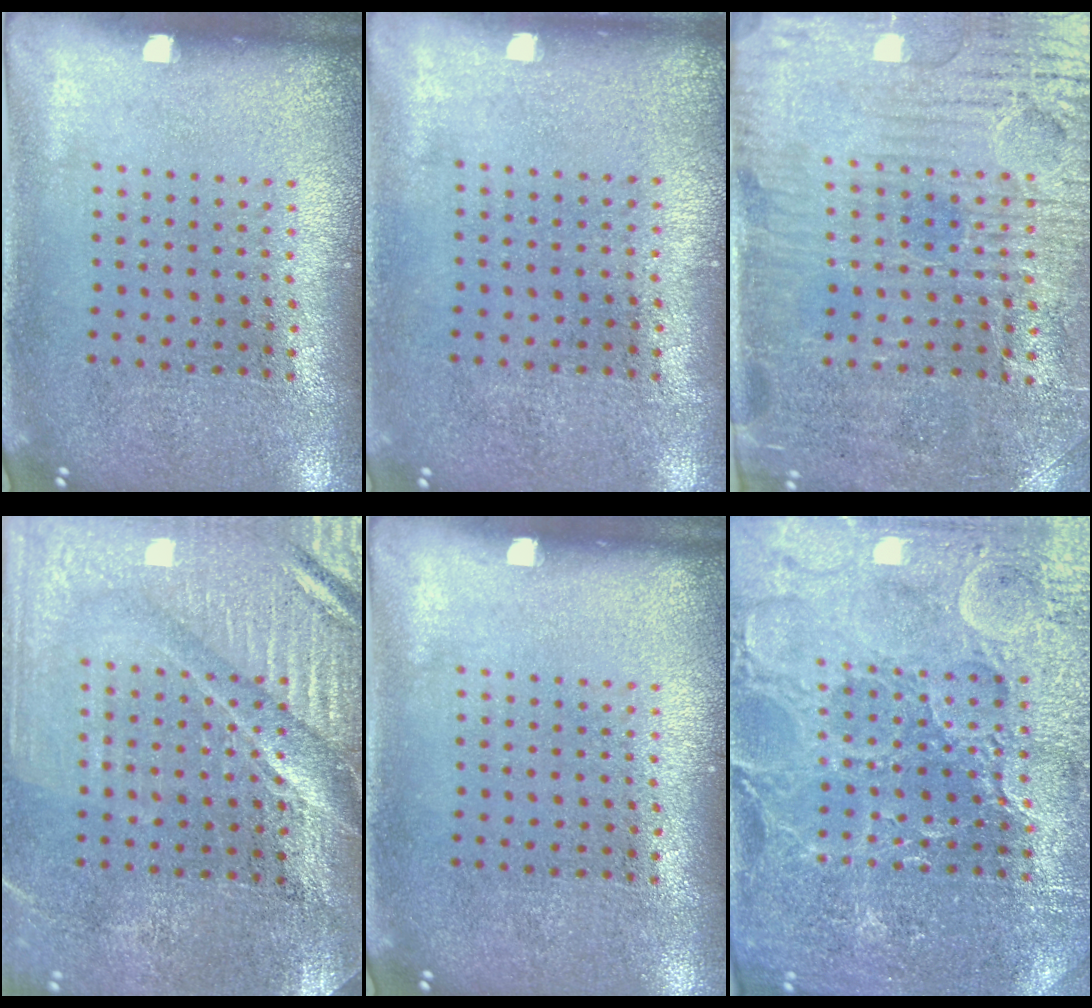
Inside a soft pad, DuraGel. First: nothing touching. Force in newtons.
{"total": 0.0}
{"total": 3.8, "press": 3.6, "slide": 1.4}
{"total": 4.0, "press": 3.8, "slide": 1.5}
{"total": 0.0}
{"total": 4.3, "press": 4.1, "slide": 1.3}